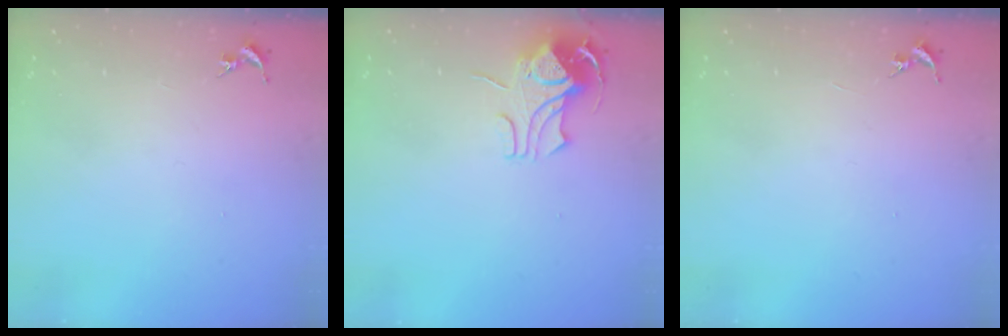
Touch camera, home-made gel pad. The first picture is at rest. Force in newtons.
{"total": 8.9, "press": 8.9, "slide": 0.7}
{"total": 0.0}